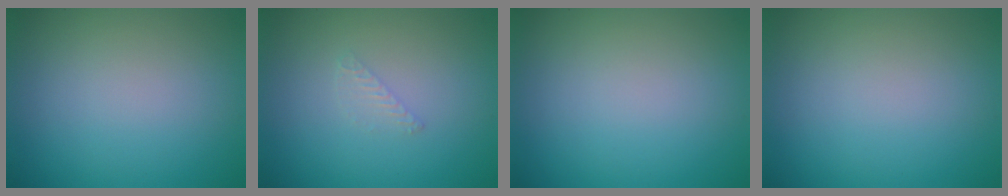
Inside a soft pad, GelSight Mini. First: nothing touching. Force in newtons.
{"total": 0.8, "press": 0.8, "slide": 0.0}
{"total": 0.0}
{"total": 0.0}